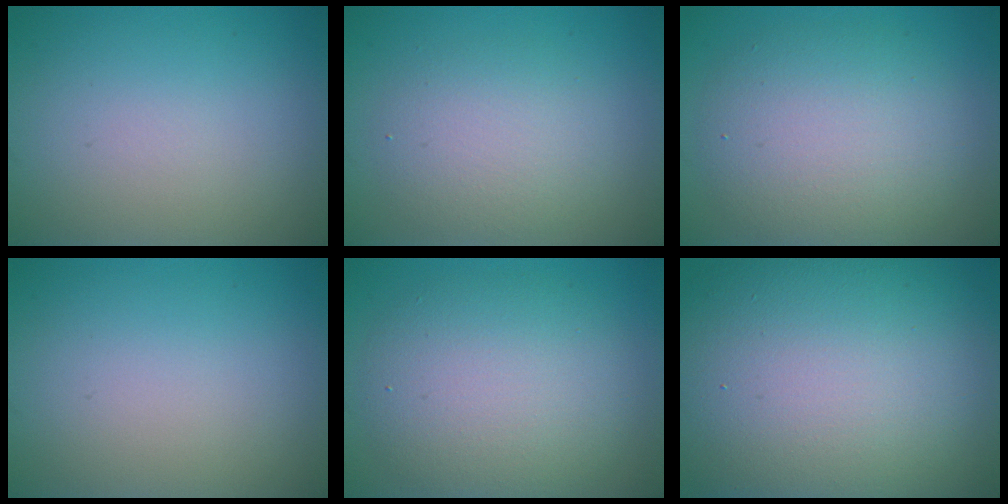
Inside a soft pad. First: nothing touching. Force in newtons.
{"total": 3.8, "press": 3.8, "slide": 0.1}
{"total": 6.4, "press": 6.4, "slide": 0.3}
{"total": 0.0}
{"total": 6.9, "press": 6.9, "slide": 0.5}
{"total": 17.8, "press": 17.7, "slide": 1.5}